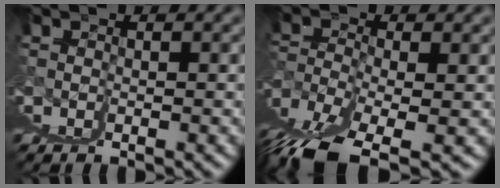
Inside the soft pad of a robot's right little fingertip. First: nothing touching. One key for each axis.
{"total": 4.3, "fx": 2.3, "fy": -3.0, "fz": 2.1, "tx": -0.023, "ty": 0.014, "tz": 0.049}